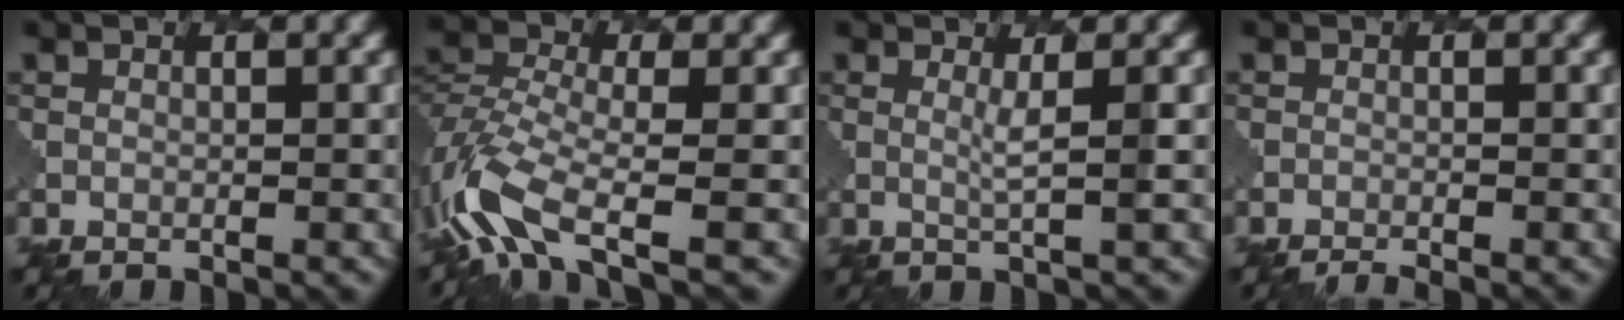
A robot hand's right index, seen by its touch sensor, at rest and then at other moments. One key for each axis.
{"total": 7.4, "fx": -4.1, "fy": 2.9, "fz": 5.4, "tx": -0.121, "ty": -0.007, "tz": -0.094}
{"total": 1.6, "fx": 0.5, "fy": 0.2, "fz": 1.4, "tx": -0.028, "ty": -0.004, "tz": 0.007}
{"total": 1.3, "fx": -1.2, "fy": 0.2, "fz": 0.4, "tx": 0.000, "ty": -0.001, "tz": -0.023}